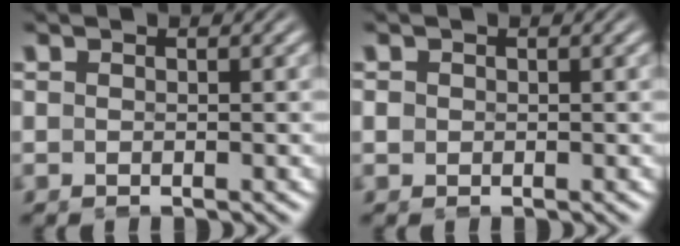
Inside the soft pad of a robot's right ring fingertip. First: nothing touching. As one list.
[{"total": 0.7, "force": [0.1, 0.7, 0.2], "torque": [-0.009, -0.005, 0.004]}]